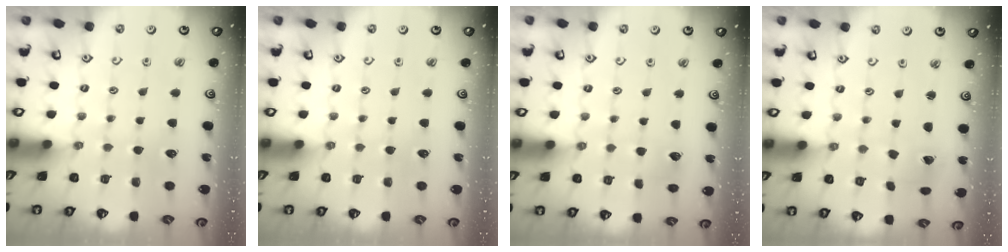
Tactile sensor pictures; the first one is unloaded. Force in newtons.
{"total": 0.0}
{"total": 2.7, "press": 2.7, "slide": 0.3}
{"total": 2.0, "press": 2.0, "slide": 0.2}